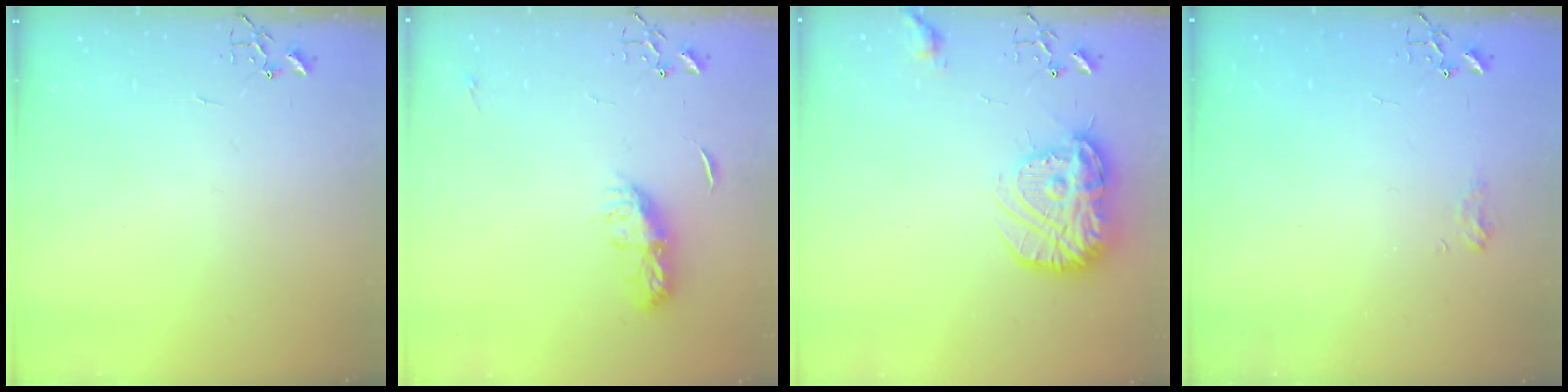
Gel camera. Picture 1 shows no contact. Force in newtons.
{"total": 9.4, "press": 9.4, "slide": 0.3}
{"total": 17.4, "press": 17.4, "slide": 1.3}
{"total": 7.5, "press": 7.4, "slide": 0.8}